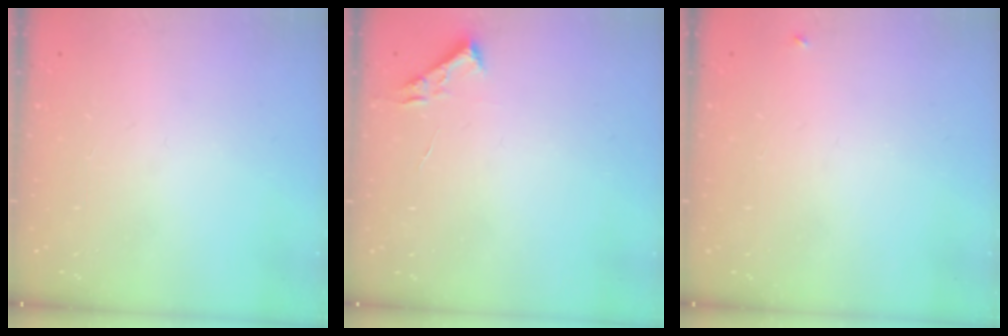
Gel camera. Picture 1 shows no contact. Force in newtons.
{"total": 2.7, "press": 2.7, "slide": 0.4}
{"total": 3.5, "press": 3.4, "slide": 0.5}